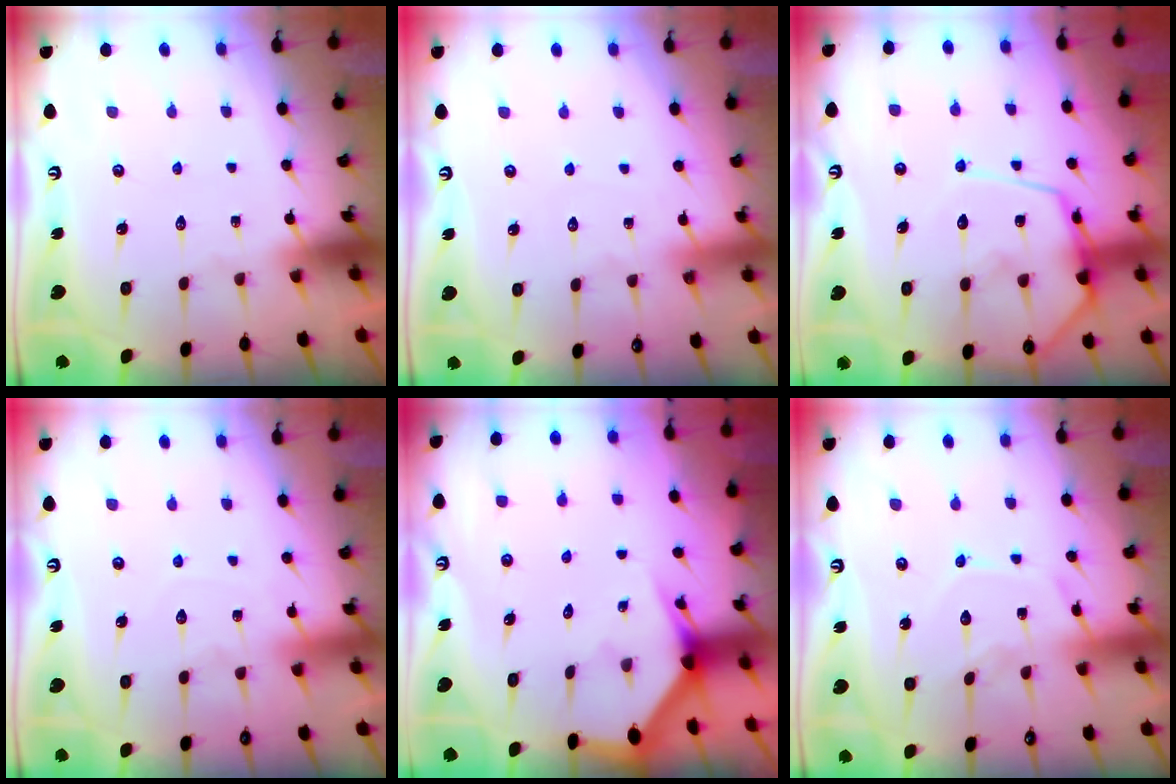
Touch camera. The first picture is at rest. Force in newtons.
{"total": 2.4, "press": 2.4, "slide": 0.3}
{"total": 14.1, "press": 14.0, "slide": 1.5}
{"total": 4.4, "press": 4.4, "slide": 0.5}
{"total": 2.7, "press": 2.7, "slide": 0.1}
{"total": 9.9, "press": 9.9, "slide": 0.2}